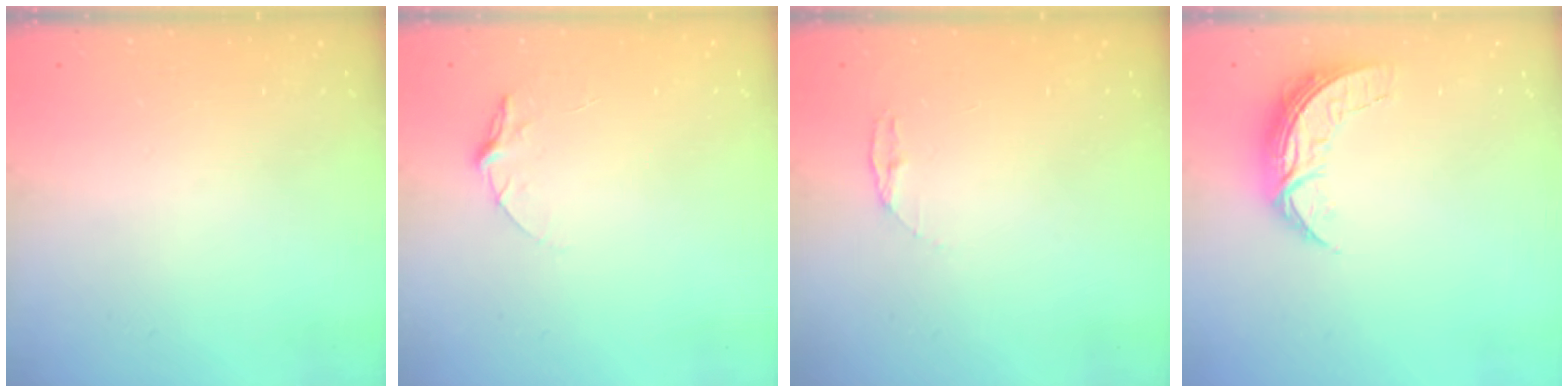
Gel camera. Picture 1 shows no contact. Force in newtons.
{"total": 4.6, "press": 4.6, "slide": 0.4}
{"total": 3.8, "press": 3.7, "slide": 0.4}
{"total": 8.8, "press": 8.8, "slide": 0.6}